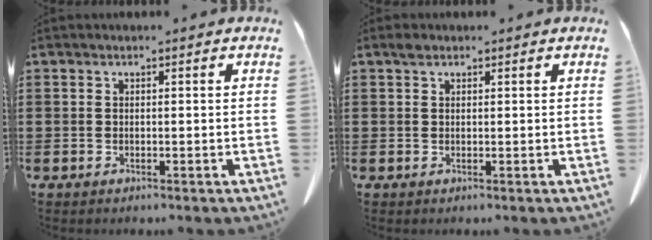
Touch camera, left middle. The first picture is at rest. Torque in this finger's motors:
{"motor_torque": [0.80, 0.78, 0.00, 0.02]}